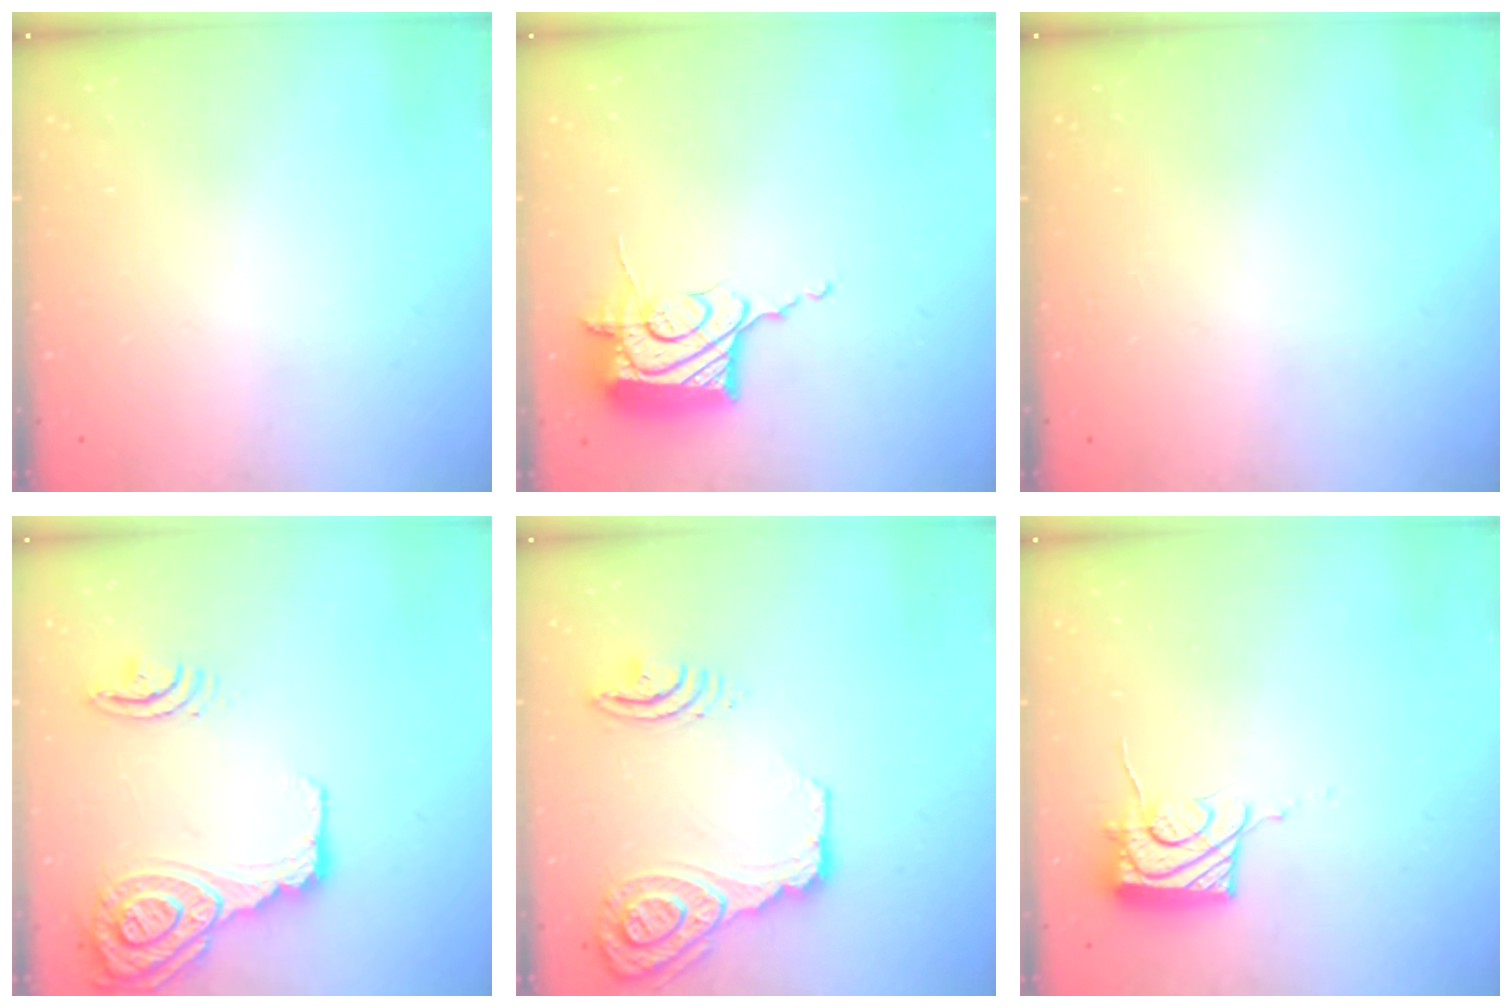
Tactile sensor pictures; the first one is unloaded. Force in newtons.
{"total": 17.2, "press": 17.1, "slide": 0.7}
{"total": 0.0}
{"total": 18.9, "press": 18.6, "slide": 3.2}
{"total": 17.7, "press": 17.1, "slide": 4.4}
{"total": 12.2, "press": 12.0, "slide": 1.8}